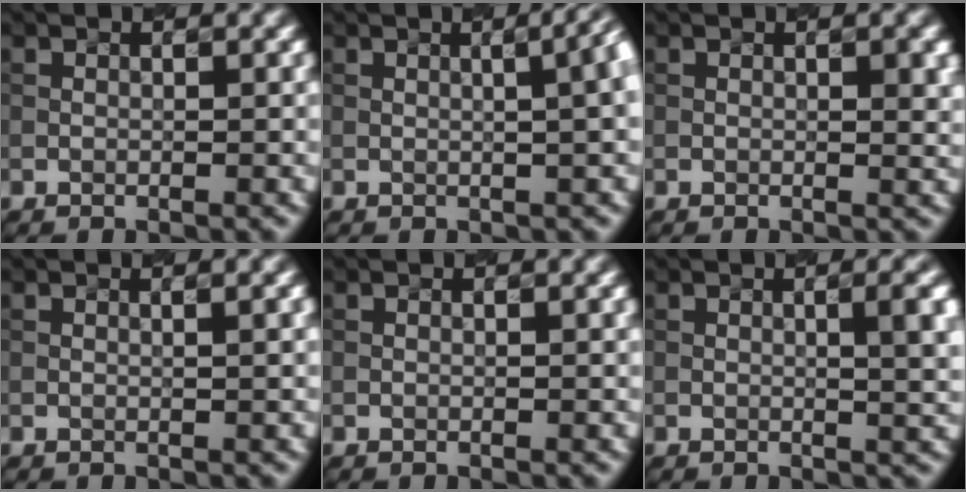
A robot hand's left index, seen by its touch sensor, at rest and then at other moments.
{"total": 8.4, "force": [2.3, 4.4, 6.8], "torque": [-0.002, 0.061, 0.000]}
{"total": 2.1, "force": [0.4, 0.6, 2.0], "torque": [-0.020, 0.004, 0.010]}
{"total": 1.8, "force": [0.4, 0.6, 1.6], "torque": [-0.019, 0.005, 0.000]}
{"total": 0.7, "force": [0.2, 0.2, 0.6], "torque": [-0.006, 0.003, 0.000]}
{"total": 4.0, "force": [0.5, 1.2, 3.7], "torque": [-0.035, 0.013, 0.011]}